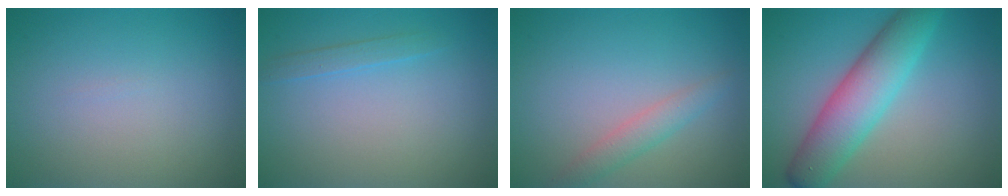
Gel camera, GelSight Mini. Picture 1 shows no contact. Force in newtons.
{"total": 1.1, "press": 1.1, "slide": 0.1}
{"total": 2.0, "press": 2.0, "slide": 0.0}
{"total": 6.5, "press": 6.5, "slide": 0.3}